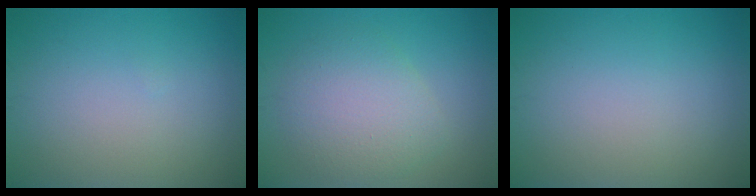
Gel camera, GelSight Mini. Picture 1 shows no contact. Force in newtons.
{"total": 4.5, "press": 4.5, "slide": 0.3}
{"total": 0.0}